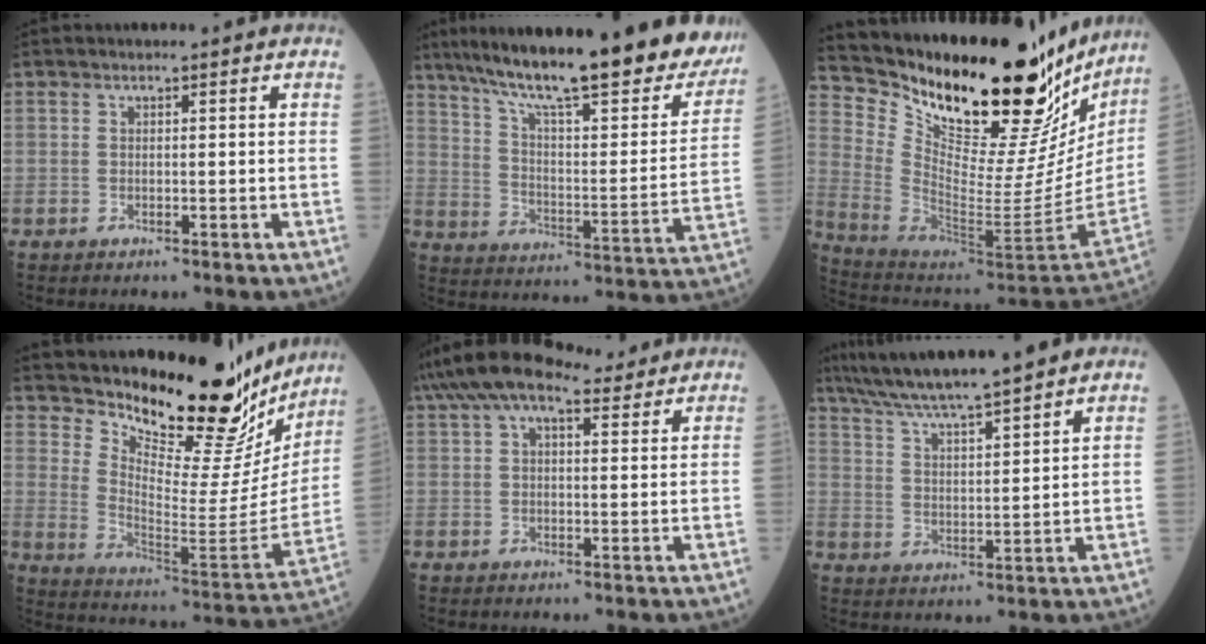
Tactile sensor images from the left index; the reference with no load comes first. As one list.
[{"total": 30.5, "force": [25.1, 4.8, 16.7], "torque": [-0.265, -0.046, 0.337]}, {"total": 32.6, "force": [27.0, 8.4, 16.3], "torque": [-0.270, -0.088, 0.388]}, {"total": 22.2, "force": [19.9, 5.2, 8.3], "torque": [-0.120, -0.078, 0.275]}, {"total": 11.0, "force": [8.1, 3.8, 6.4], "torque": [-0.123, 0.058, 0.136]}, {"total": 12.9, "force": [11.2, -0.2, 6.4], "torque": [-0.118, 0.022, 0.188]}]